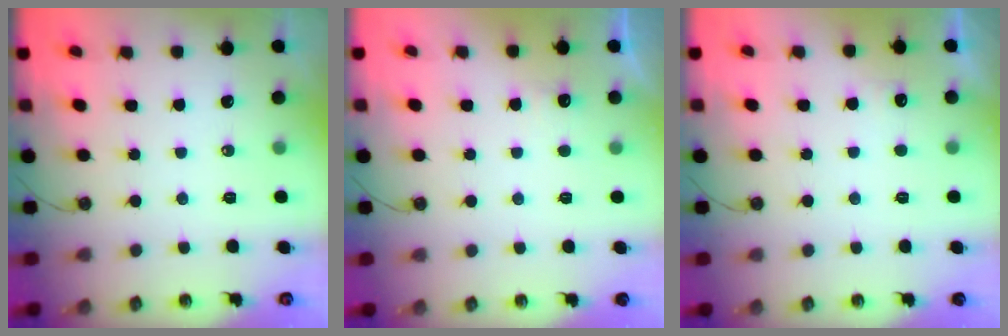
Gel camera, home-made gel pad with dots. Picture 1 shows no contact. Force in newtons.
{"total": 3.7, "press": 3.5, "slide": 1.1}
{"total": 3.9, "press": 3.8, "slide": 1.1}